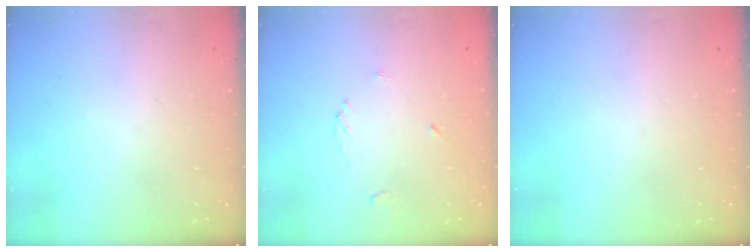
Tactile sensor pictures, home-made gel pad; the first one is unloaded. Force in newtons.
{"total": 4.0, "press": 4.0, "slide": 0.5}
{"total": 0.0}